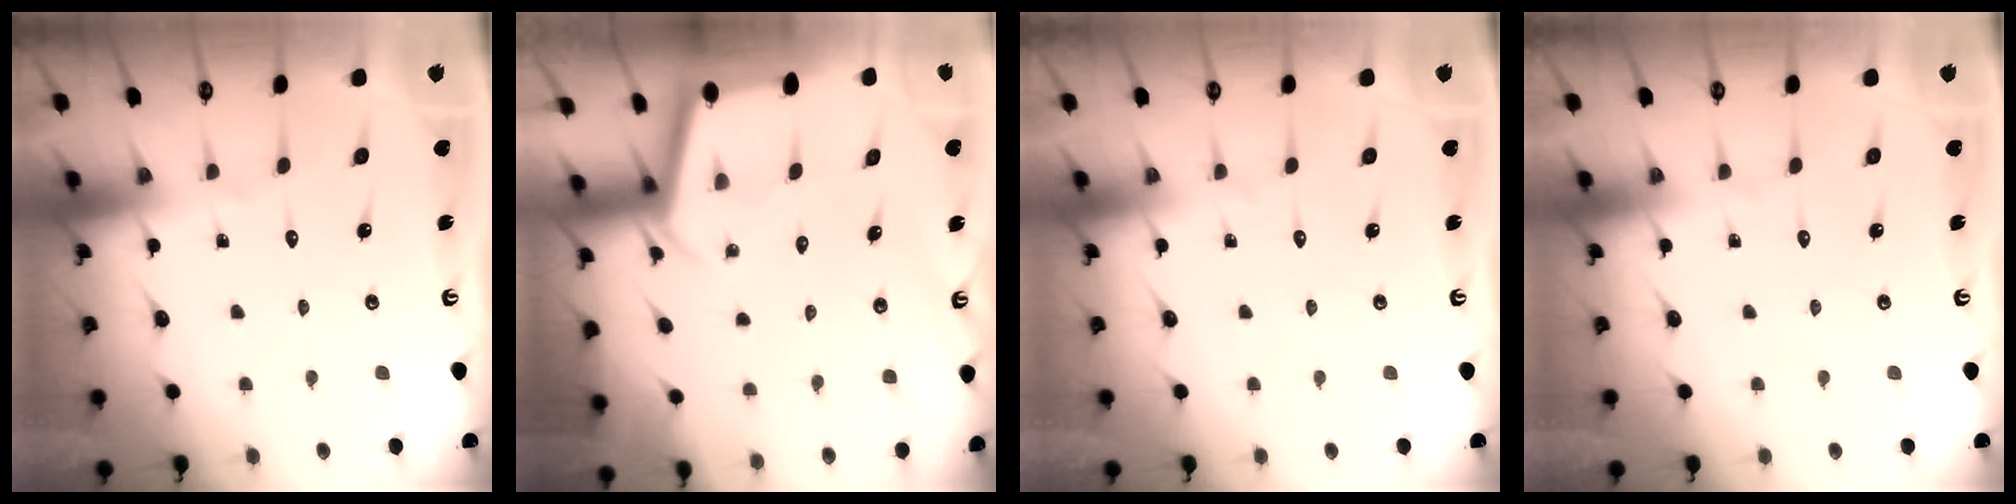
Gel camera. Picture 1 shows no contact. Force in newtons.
{"total": 1.9, "press": 1.9, "slide": 0.1}
{"total": 0.0}
{"total": 0.0}